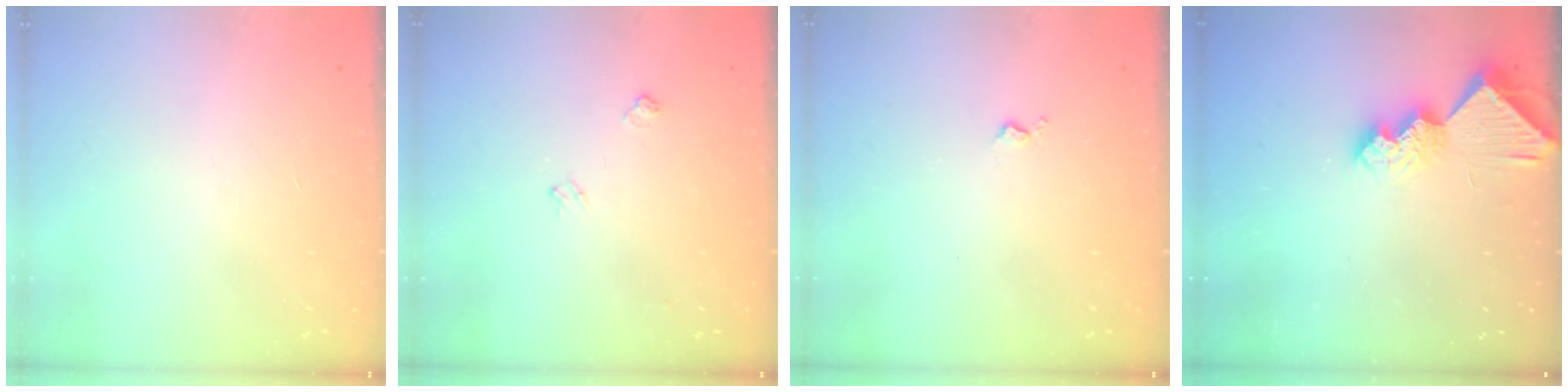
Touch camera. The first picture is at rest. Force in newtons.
{"total": 3.3, "press": 3.2, "slide": 0.5}
{"total": 3.4, "press": 3.3, "slide": 0.5}
{"total": 10.4, "press": 10.3, "slide": 1.2}